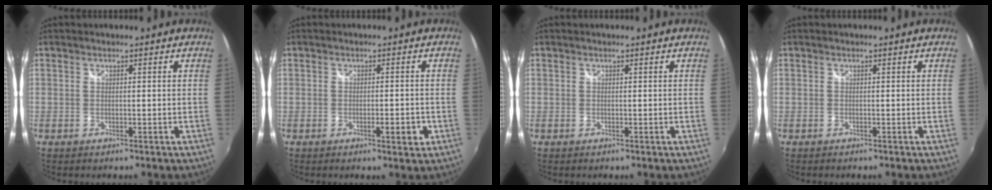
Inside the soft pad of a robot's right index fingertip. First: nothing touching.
{"total": 5.2, "force": [-1.9, 1.1, 4.7], "torque": [-0.075, -0.008, -0.024]}
{"total": 0.0}
{"total": 0.0}